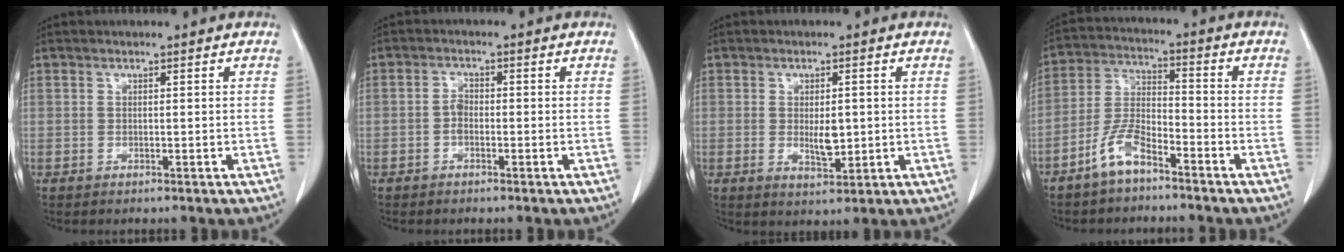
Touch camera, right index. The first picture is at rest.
{"total": 1.7, "force": [-0.6, 1.1, 1.2], "torque": [-0.021, 0.005, -0.012]}
{"total": 4.0, "force": [0.0, 1.6, 3.7], "torque": [-0.063, -0.007, 0.006]}
{"total": 6.9, "force": [-4.9, 2.3, 4.3], "torque": [-0.102, 0.004, -0.101]}